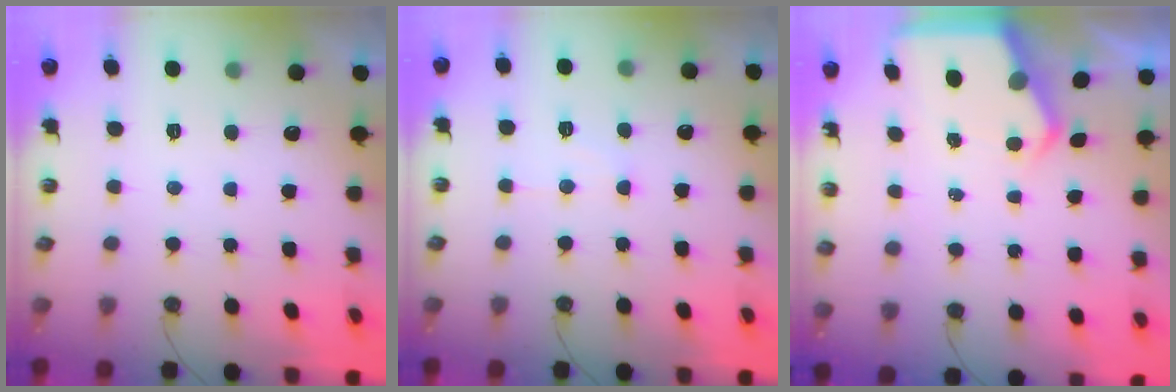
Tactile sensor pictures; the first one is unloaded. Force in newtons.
{"total": 7.7, "press": 7.6, "slide": 0.8}
{"total": 4.9, "press": 4.8, "slide": 0.2}